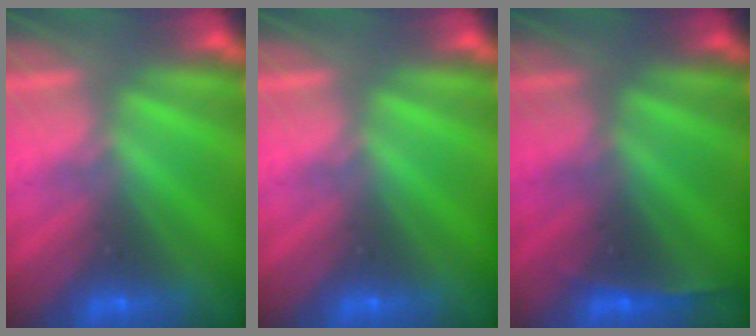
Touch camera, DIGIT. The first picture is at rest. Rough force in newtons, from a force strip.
{"total": 0.0}
{"total": 1.6}